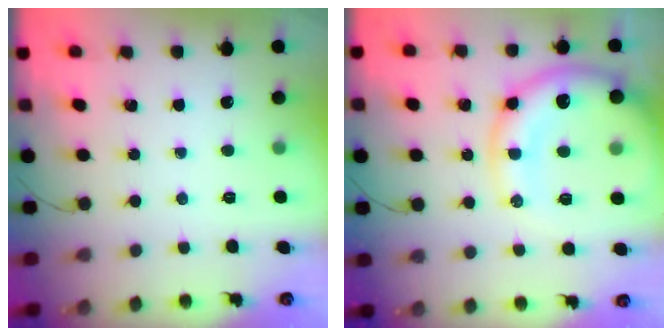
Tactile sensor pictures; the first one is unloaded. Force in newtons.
{"total": 15.9, "press": 15.5, "slide": 3.2}